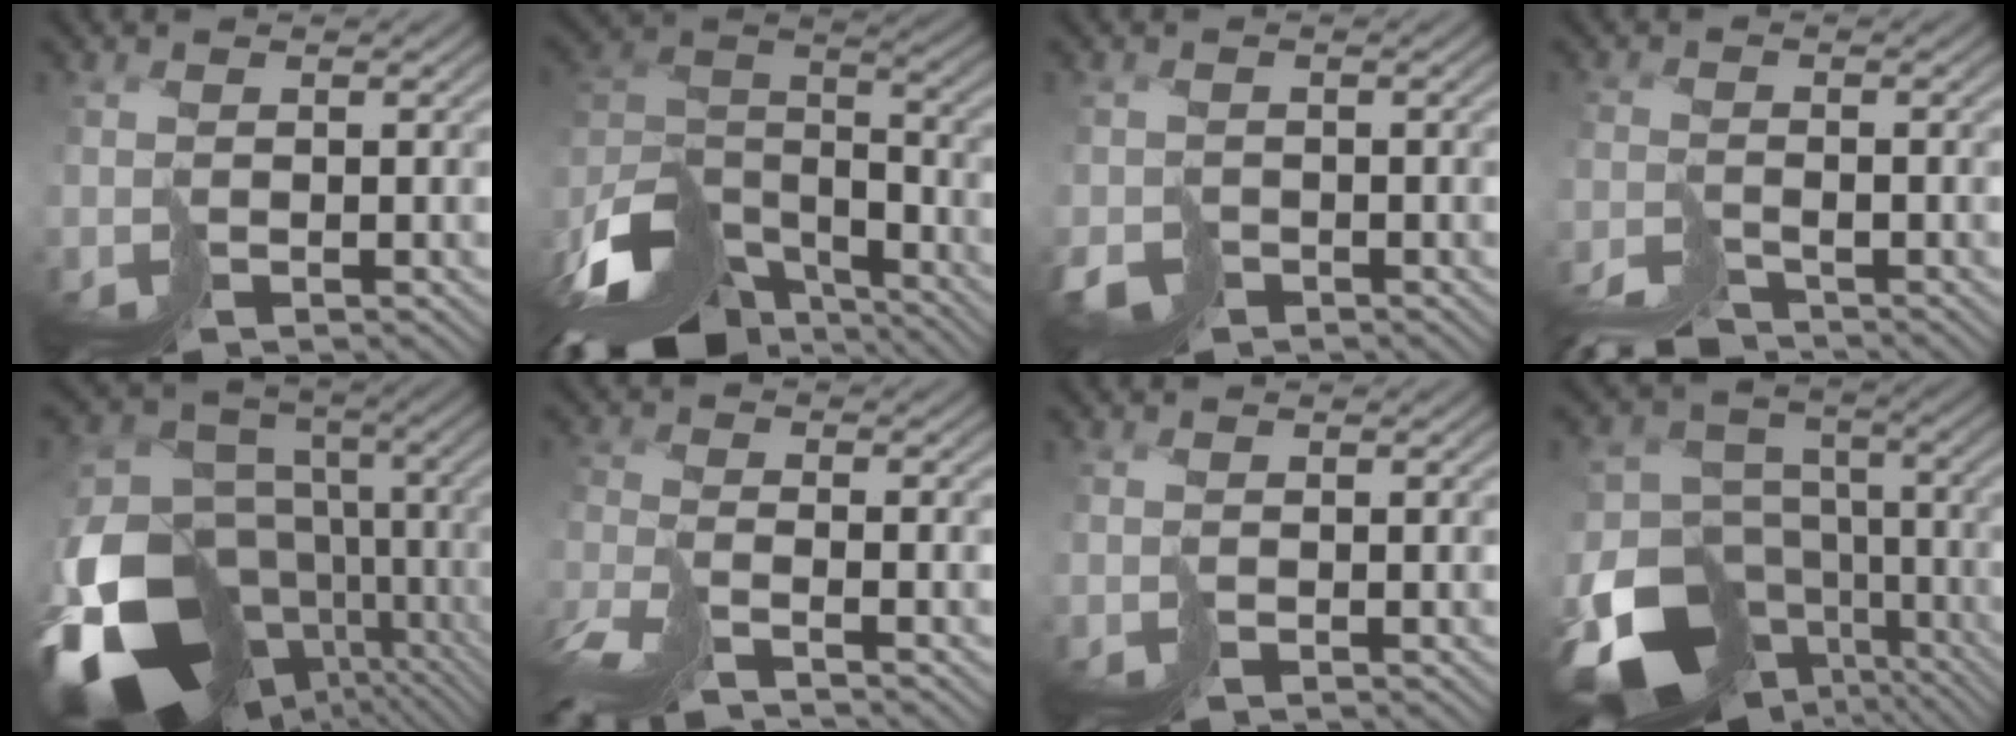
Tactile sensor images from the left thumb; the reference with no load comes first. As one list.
[{"total": 15.0, "force": [-10.9, 6.5, 8.0], "torque": [-0.200, -0.021, -0.182]}, {"total": 2.4, "force": [-1.9, 1.5, 0.5], "torque": [-0.003, -0.011, -0.032]}, {"total": 4.8, "force": [-4.8, -0.2, 0.5], "torque": [0.004, -0.004, -0.086]}, {"total": 19.8, "force": [-8.6, 14.1, 11.0], "torque": [-0.261, -0.048, -0.092]}, {"total": 5.7, "force": [-5.3, 0.0, 2.0], "torque": [-0.045, -0.006, -0.111]}, {"total": 0.0}, {"total": 16.9, "force": [-9.5, 11.8, 7.7], "torque": [-0.183, -0.039, -0.111]}]